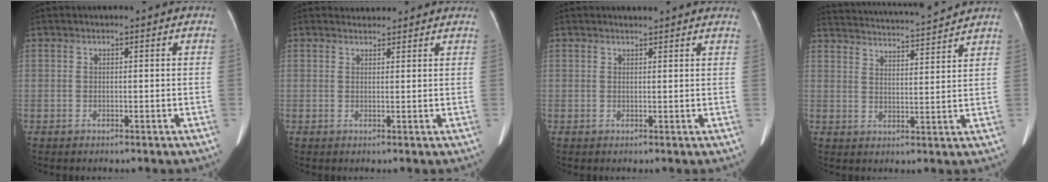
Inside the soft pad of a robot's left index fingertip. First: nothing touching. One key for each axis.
{"total": 2.7, "fx": 2.6, "fy": 0.7, "fz": -0.1, "tx": -0.003, "ty": 0.018, "tz": 0.032}
{"total": 5.0, "fx": 4.9, "fy": 0.6, "fz": 1.2, "tx": -0.013, "ty": 0.013, "tz": 0.043}
{"total": 14.5, "fx": 13.9, "fy": -0.4, "fz": 4.1, "tx": -0.084, "ty": 0.000, "tz": 0.205}